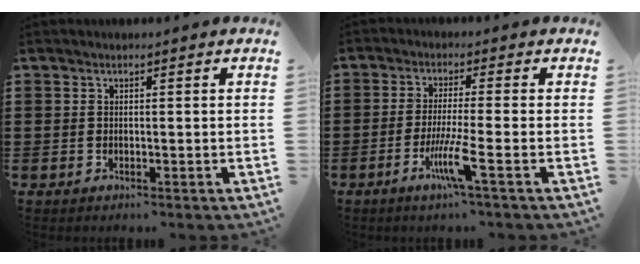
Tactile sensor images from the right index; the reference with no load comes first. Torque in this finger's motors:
{"motor_torque": [2.14, 0.00, 0.19, 0.12]}